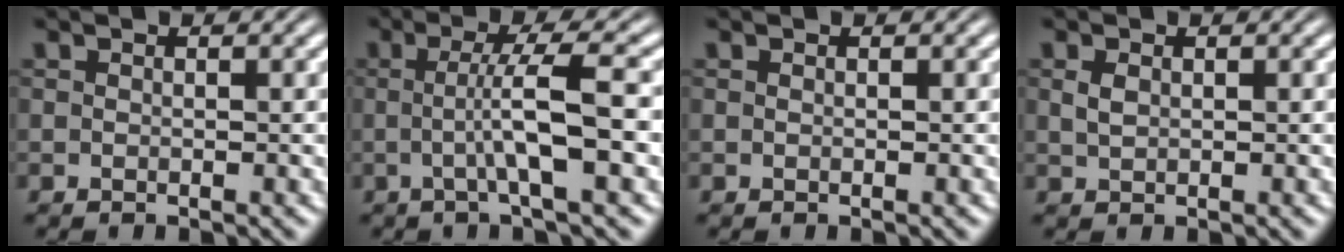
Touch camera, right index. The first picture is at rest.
{"total": 4.0, "force": [-0.2, -0.8, 3.9], "torque": [-0.061, -0.001, -0.001]}
{"total": 0.0}
{"total": 0.7, "force": [0.3, -0.4, 0.5], "torque": [-0.005, -0.007, 0.019]}